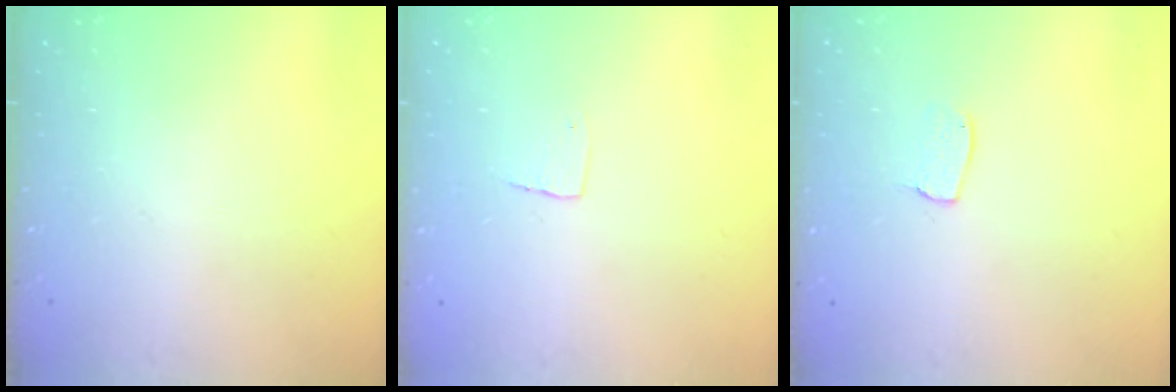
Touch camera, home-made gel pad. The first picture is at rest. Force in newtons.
{"total": 4.3, "press": 4.3, "slide": 0.3}
{"total": 5.8, "press": 5.8, "slide": 0.2}